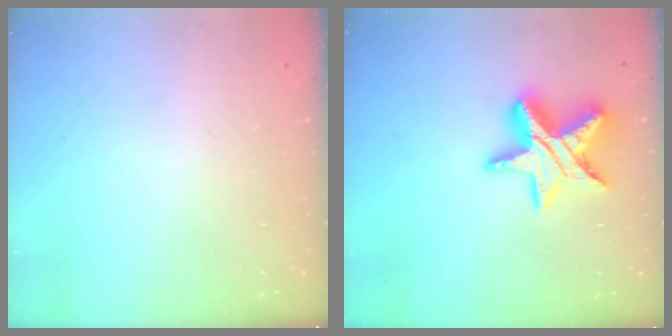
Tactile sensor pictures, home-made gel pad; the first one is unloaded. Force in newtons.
{"total": 16.3, "press": 16.2, "slide": 1.1}